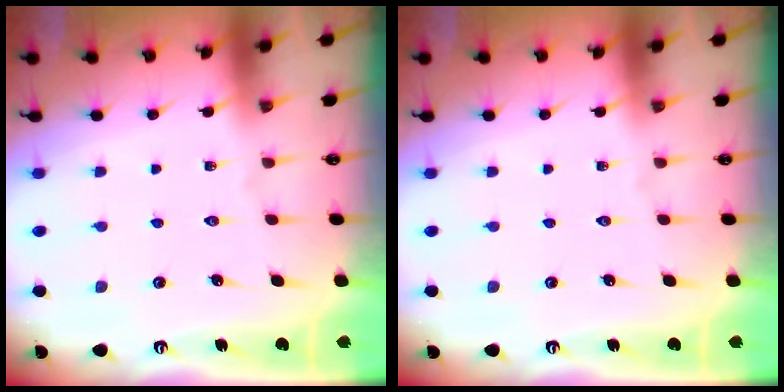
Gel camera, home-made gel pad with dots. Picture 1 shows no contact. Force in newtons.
{"total": 0.0}